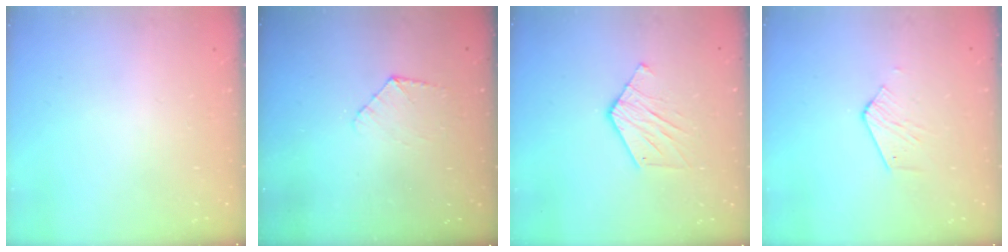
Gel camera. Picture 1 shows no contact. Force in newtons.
{"total": 5.3, "press": 5.2, "slide": 0.5}
{"total": 8.7, "press": 8.6, "slide": 0.6}
{"total": 4.1, "press": 4.0, "slide": 0.2}